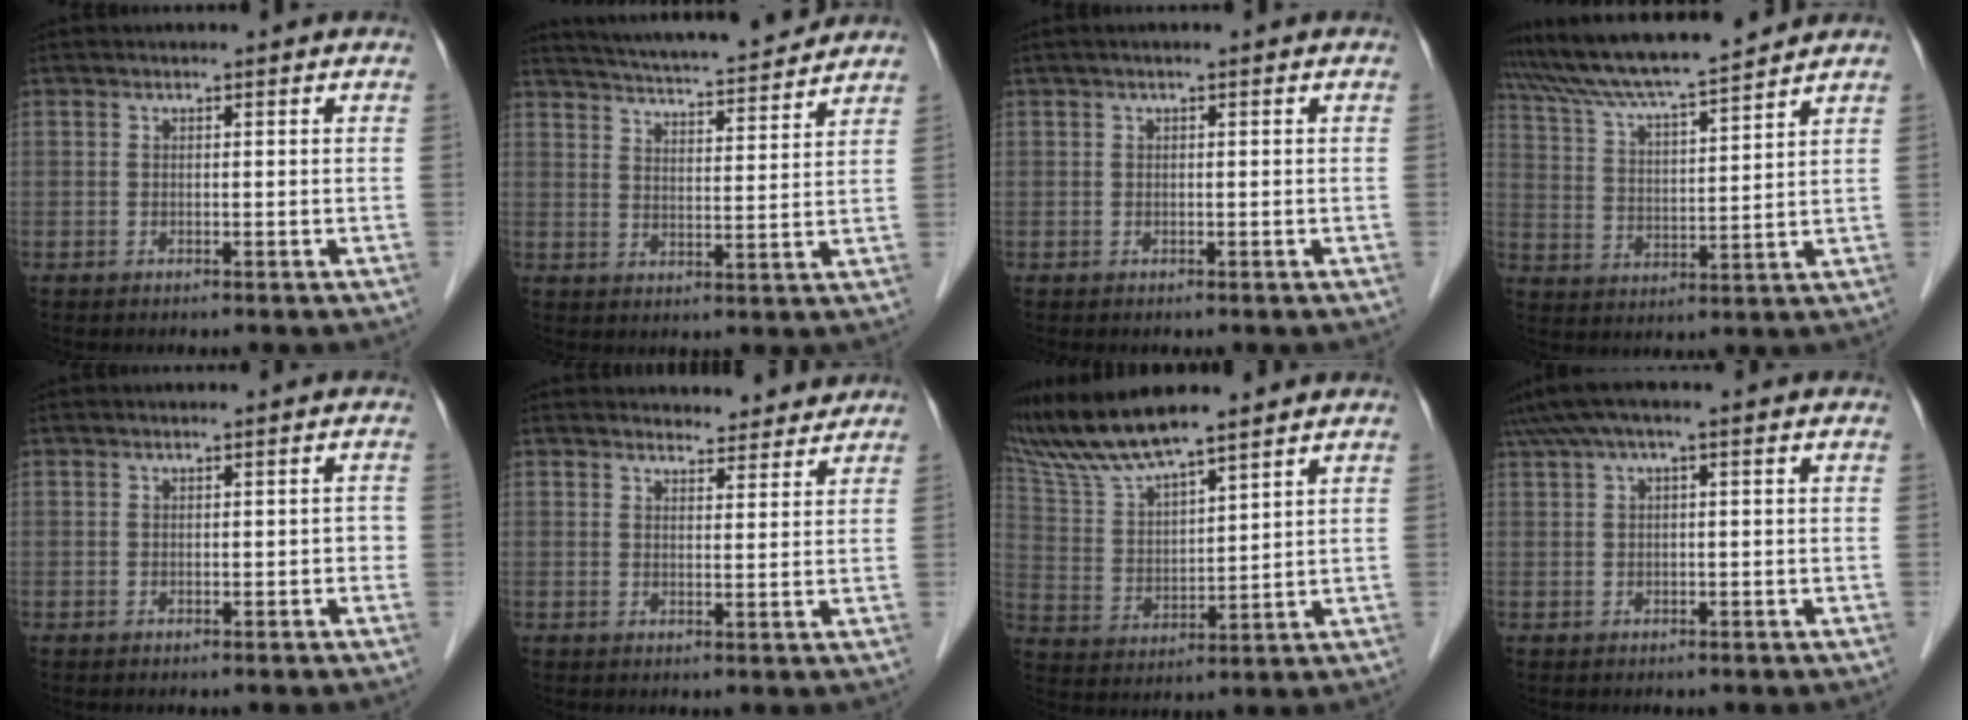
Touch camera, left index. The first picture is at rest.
{"total": 15.1, "force": [13.9, 1.0, 5.6], "torque": [-0.098, 0.012, 0.203]}
{"total": 0.6, "force": [0.3, 0.0, 0.5], "torque": [-0.012, 0.008, 0.005]}
{"total": 13.3, "force": [12.2, -0.3, 5.3], "torque": [-0.105, 0.015, 0.210]}
{"total": 0.9, "force": [-0.3, 0.5, 0.7], "torque": [-0.003, 0.003, -0.004]}
{"total": 4.9, "force": [4.7, 1.3, 0.2], "torque": [0.000, 0.006, 0.054]}
{"total": 10.3, "force": [9.3, 0.3, 4.3], "torque": [-0.104, 0.016, 0.192]}
{"total": 3.7, "force": [1.6, 0.5, 3.3], "torque": [-0.071, 0.034, 0.032]}